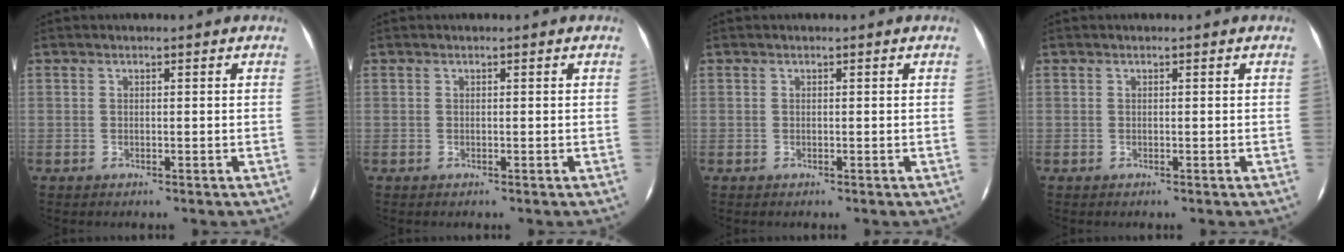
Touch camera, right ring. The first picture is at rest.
{"total": 0.0}
{"total": 0.0}
{"total": 0.0}